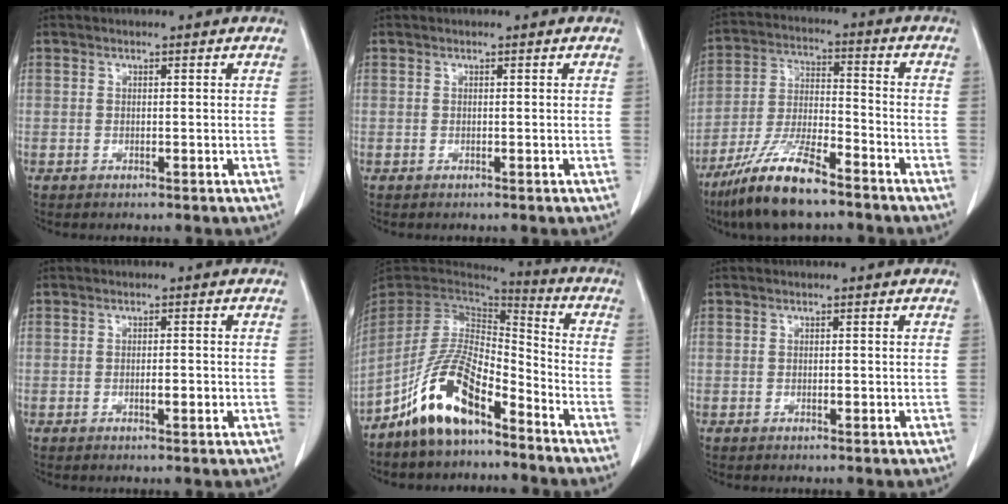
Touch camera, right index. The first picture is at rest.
{"total": 0.0}
{"total": 12.9, "force": [-9.3, 2.3, 8.6], "torque": [-0.173, -0.020, -0.173]}
{"total": 1.9, "force": [-0.5, 0.5, 1.7], "torque": [-0.032, -0.001, -0.005]}
{"total": 12.9, "force": [-8.1, 4.3, 9.1], "torque": [-0.190, 0.012, -0.155]}
{"total": 0.5, "force": [-0.1, 0.3, 0.5], "torque": [-0.007, -0.001, 0.000]}